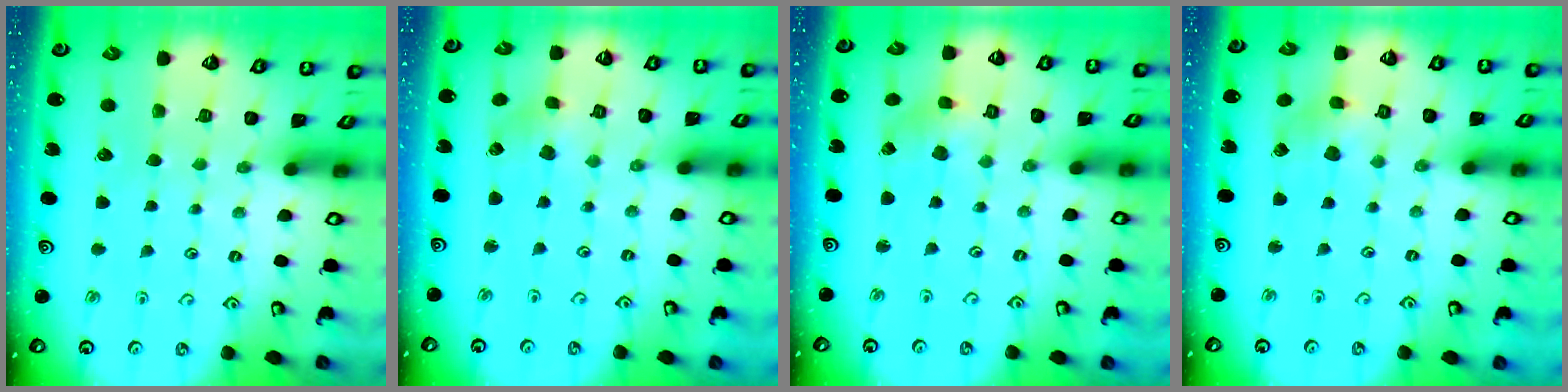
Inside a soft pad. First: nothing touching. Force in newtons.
{"total": 2.4, "press": 2.3, "slide": 0.6}
{"total": 1.4, "press": 1.4, "slide": 0.2}
{"total": 4.4, "press": 4.4, "slide": 0.6}